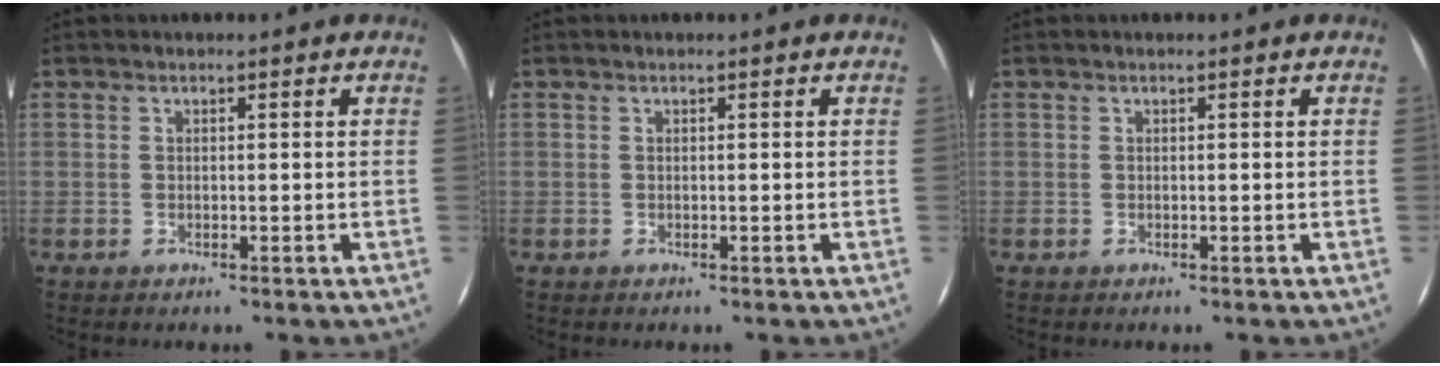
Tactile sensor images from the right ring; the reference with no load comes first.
{"total": 0.0}
{"total": 0.0}